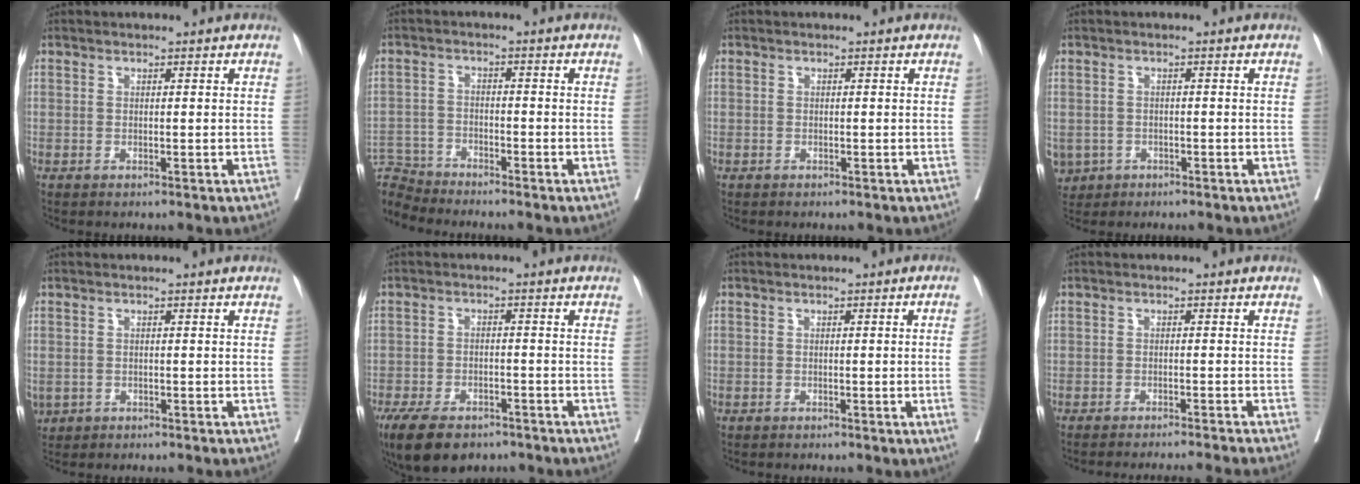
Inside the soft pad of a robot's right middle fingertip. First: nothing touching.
{"total": 6.1, "force": [-6.0, -0.2, -1.1], "torque": [0.019, 0.001, -0.117]}
{"total": 0.6, "force": [-0.3, 0.5, -0.1], "torque": [0.003, 0.007, -0.008]}
{"total": 6.3, "force": [-3.0, 5.3, 1.6], "torque": [-0.046, 0.000, -0.046]}
{"total": 2.7, "force": [-1.3, 2.2, 0.8], "torque": [-0.019, -0.002, -0.017]}
{"total": 10.2, "force": [-7.4, 4.5, 5.3], "torque": [-0.091, -0.008, -0.117]}
{"total": 2.4, "force": [-0.6, -0.7, 2.2], "torque": [-0.028, -0.001, -0.010]}
{"total": 9.6, "force": [-8.9, -1.5, 3.3], "torque": [-0.017, -0.019, -0.118]}